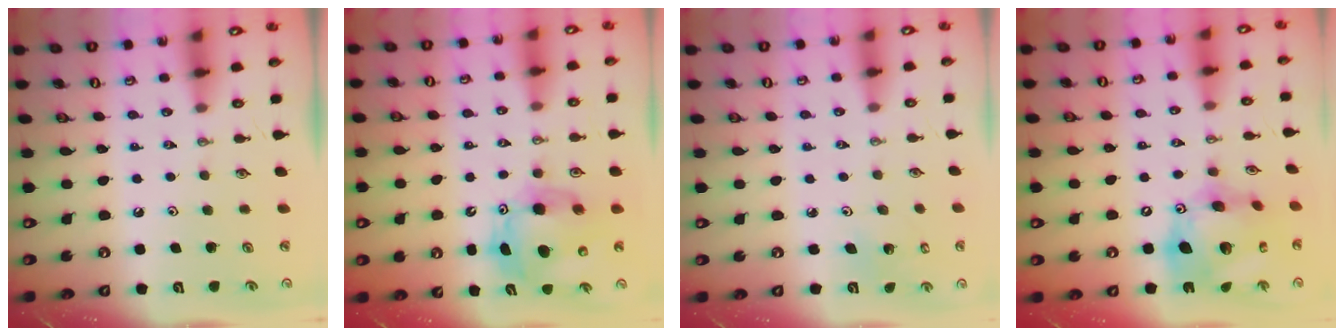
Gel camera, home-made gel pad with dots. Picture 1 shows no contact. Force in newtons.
{"total": 10.9, "press": 10.7, "slide": 2.0}
{"total": 2.0, "press": 2.0, "slide": 0.1}
{"total": 19.1, "press": 19.0, "slide": 1.8}